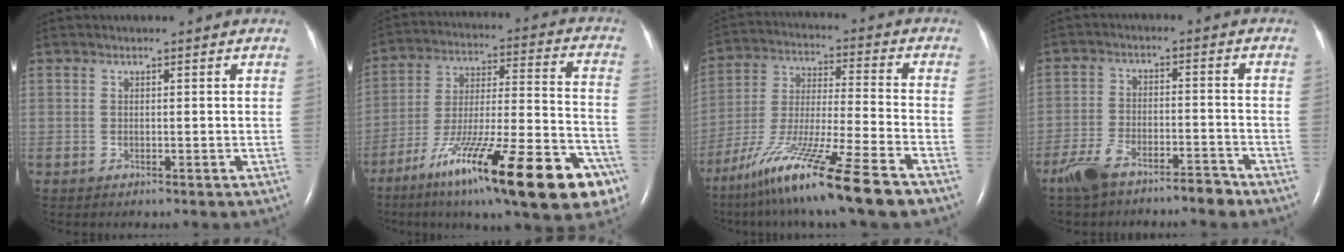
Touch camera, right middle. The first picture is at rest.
{"total": 28.5, "force": [-16.1, 4.8, 23.0], "torque": [-0.293, -0.016, -0.256]}
{"total": 16.5, "force": [-11.4, -0.5, 11.9], "torque": [-0.248, -0.047, -0.211]}
{"total": 7.8, "force": [-6.4, 2.2, 3.9], "torque": [-0.083, -0.001, -0.115]}